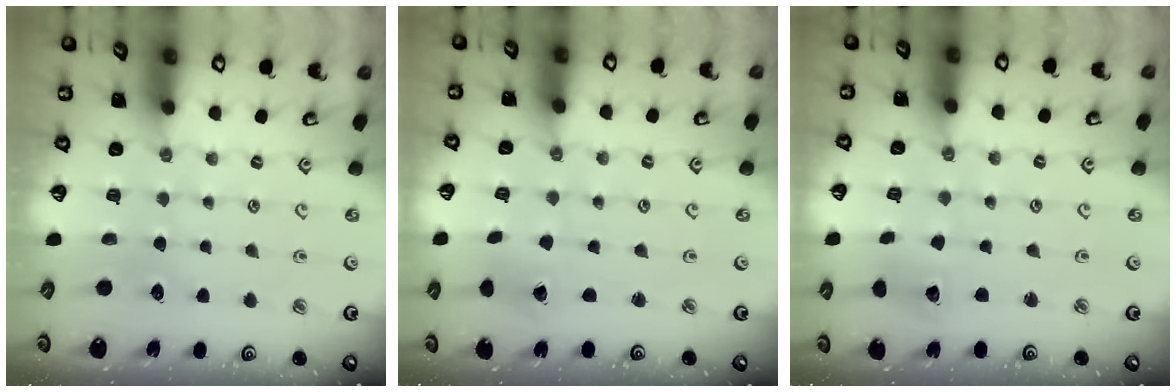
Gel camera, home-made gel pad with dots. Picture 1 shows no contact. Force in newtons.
{"total": 2.7, "press": 2.7, "slide": 0.5}
{"total": 2.5, "press": 2.5, "slide": 0.3}